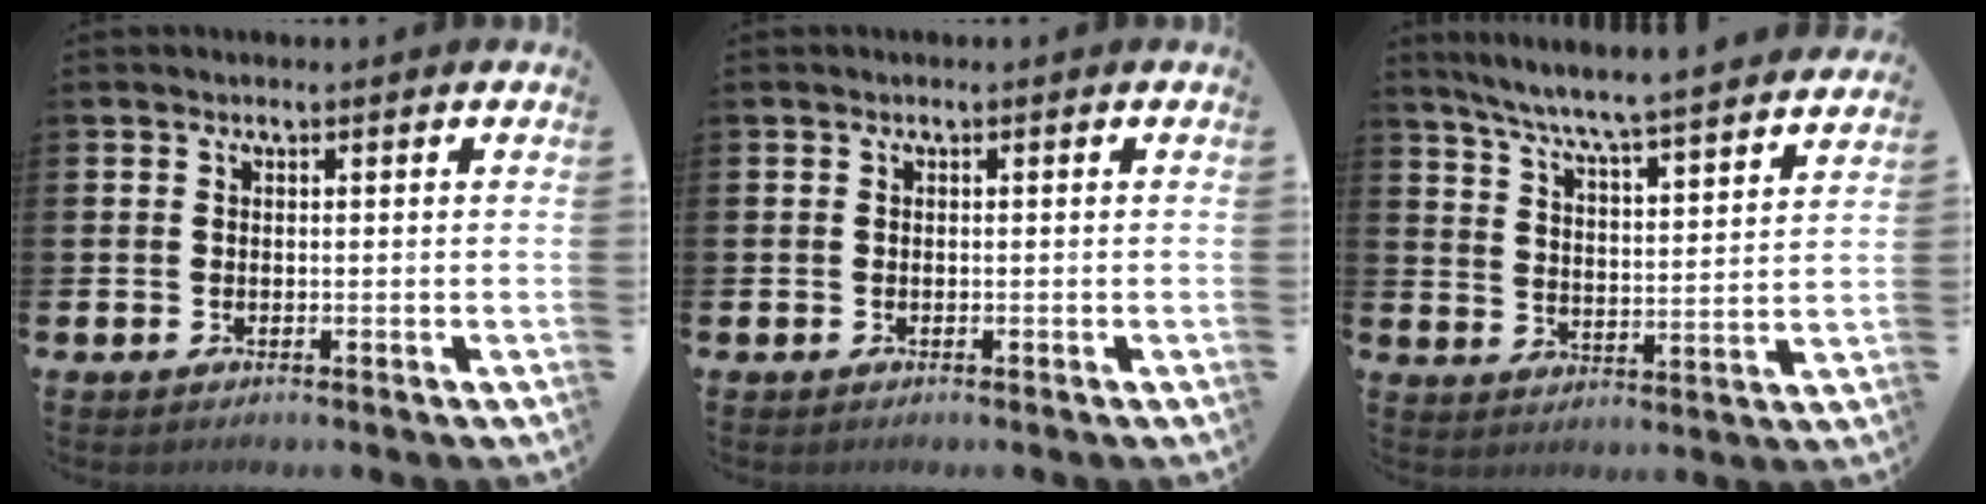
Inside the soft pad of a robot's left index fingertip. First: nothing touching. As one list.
[{"total": 0.0}, {"total": 7.0, "force": [6.6, -0.2, 2.2], "torque": [-0.074, -0.056, 0.111]}]